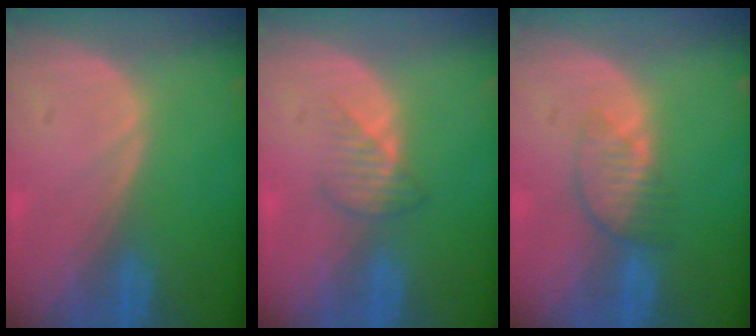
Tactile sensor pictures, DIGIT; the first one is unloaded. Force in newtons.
{"total": 2.6, "press": 2.6, "slide": 0.4}
{"total": 3.8, "press": 3.5, "slide": 1.6}